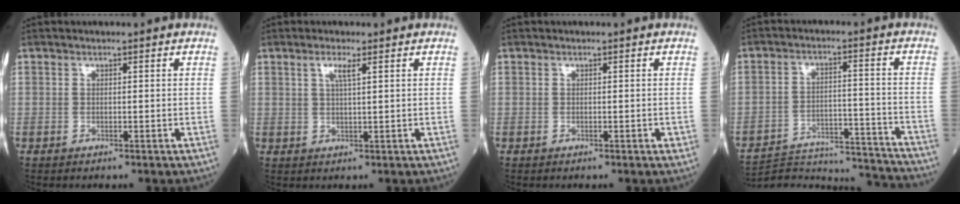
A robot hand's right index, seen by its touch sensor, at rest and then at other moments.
{"total": 2.4, "force": [1.2, 0.0, 2.0], "torque": [-0.046, 0.002, 0.024]}
{"total": 0.6, "force": [-0.2, 0.2, 0.5], "torque": [-0.007, 0.000, -0.001]}
{"total": 18.6, "force": [-18.5, 0.9, 2.4], "torque": [-0.046, 0.010, -0.261]}